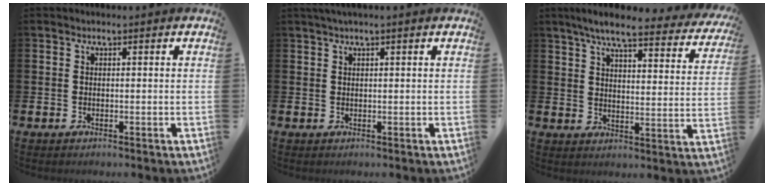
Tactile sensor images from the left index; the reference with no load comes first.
{"total": 1.2, "force": [0.9, -0.1, 0.8], "torque": [-0.019, 0.005, 0.017]}
{"total": 7.1, "force": [6.2, 0.9, 3.4], "torque": [-0.076, -0.034, 0.102]}